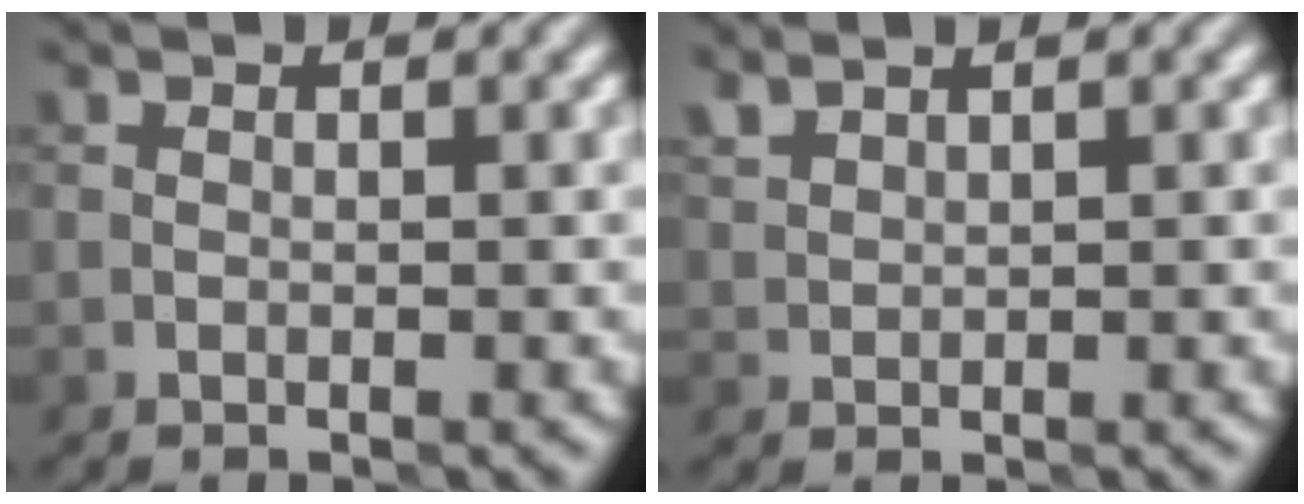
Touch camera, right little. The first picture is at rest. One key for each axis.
{"total": 1.4, "fx": 1.3, "fy": 0.3, "fz": 0.2, "tx": -0.010, "ty": 0.004, "tz": 0.035}